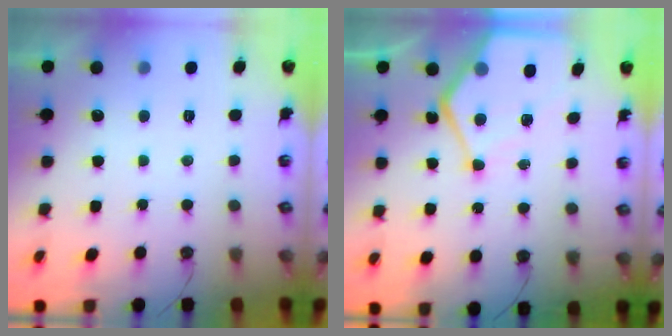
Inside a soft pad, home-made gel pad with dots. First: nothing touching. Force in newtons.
{"total": 11.2, "press": 11.2, "slide": 1.1}